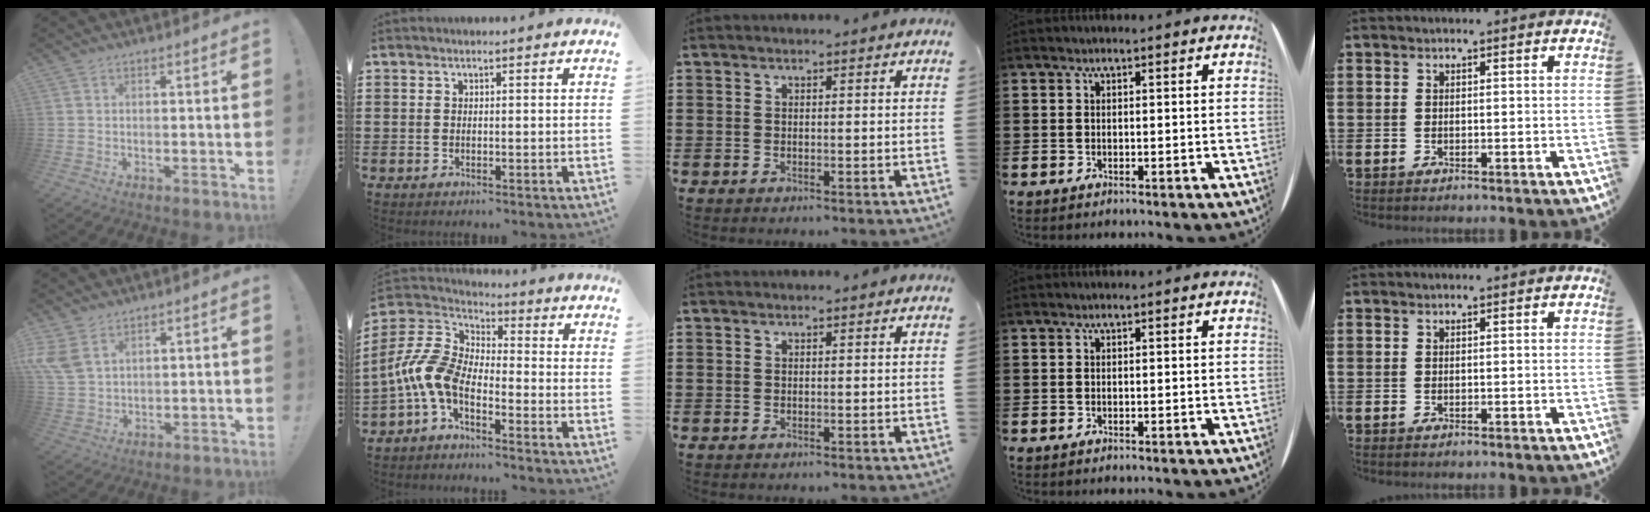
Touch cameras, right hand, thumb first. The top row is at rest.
{"thumb": {"total": 7.6, "force": [4.2, 4.6, 4.4], "torque": [-0.092, -0.016, 0.084]}, "index": {"total": 8.0, "force": [-4.0, 3.9, 5.8], "torque": [-0.170, -0.023, -0.093]}}